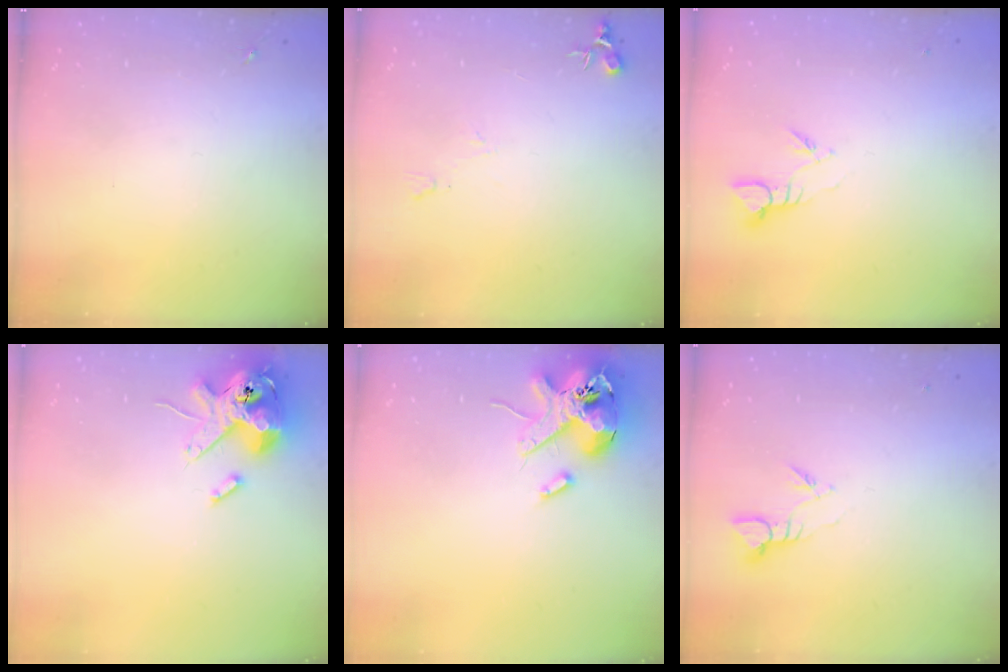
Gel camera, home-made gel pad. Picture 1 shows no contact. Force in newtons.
{"total": 6.9, "press": 6.9, "slide": 0.7}
{"total": 3.8, "press": 3.8, "slide": 0.3}
{"total": 14.8, "press": 14.5, "slide": 2.9}
{"total": 14.4, "press": 14.2, "slide": 2.4}
{"total": 3.8, "press": 3.8, "slide": 0.3}